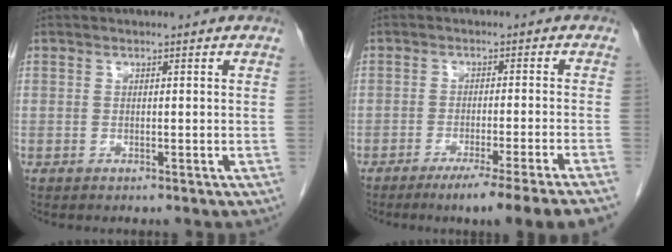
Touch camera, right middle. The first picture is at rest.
{"total": 11.0, "force": [-8.3, -2.1, 6.8], "torque": [-0.069, -0.028, -0.118]}